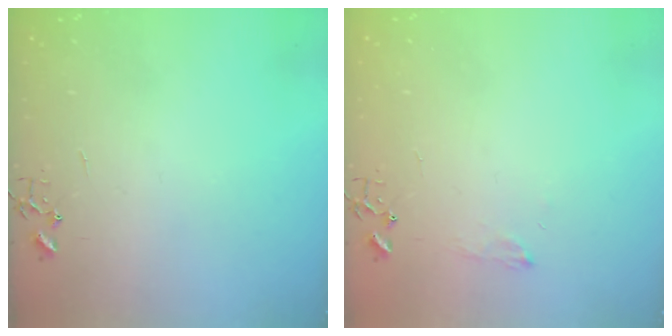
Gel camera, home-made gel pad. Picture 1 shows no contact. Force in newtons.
{"total": 6.3, "press": 6.2, "slide": 0.8}